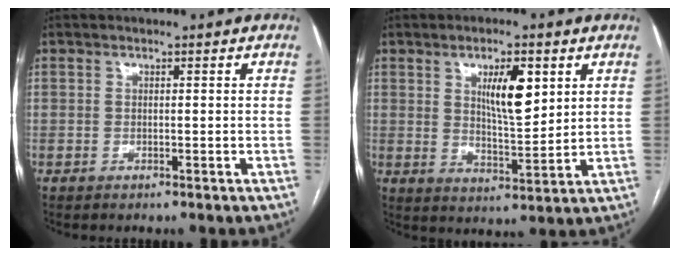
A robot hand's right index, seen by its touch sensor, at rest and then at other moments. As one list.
[{"total": 8.4, "force": [3.3, 2.5, 7.3], "torque": [-0.123, -0.001, 0.060]}]